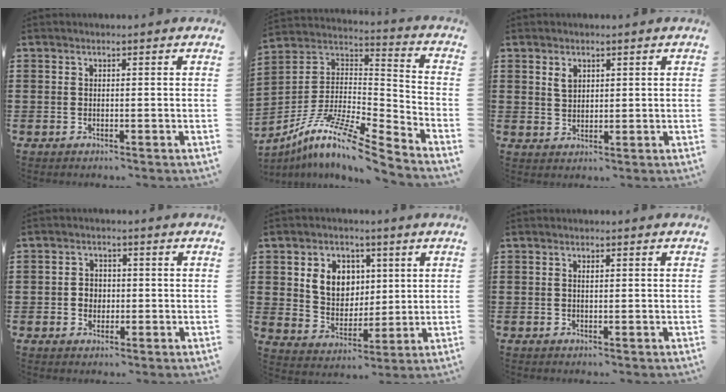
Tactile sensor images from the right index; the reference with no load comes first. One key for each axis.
{"total": 11.1, "fx": -8.4, "fy": 1.3, "fz": 7.0, "tx": -0.139, "ty": 0.003, "tz": -0.171}
{"total": 2.4, "fx": 1.2, "fy": 1.5, "fz": 1.3, "tx": -0.031, "ty": 0.005, "tz": 0.023}
{"total": 2.5, "fx": -0.4, "fy": 2.3, "fz": 0.9, "tx": -0.024, "ty": 0.008, "tz": -0.011}
{"total": 7.5, "fx": 2.3, "fy": 6.3, "fz": 3.3, "tx": -0.076, "ty": 0.015, "tz": 0.040}
{"total": 0.9, "fx": 0.1, "fy": 0.3, "fz": 0.8, "tx": -0.016, "ty": 0.001, "tz": 0.002}